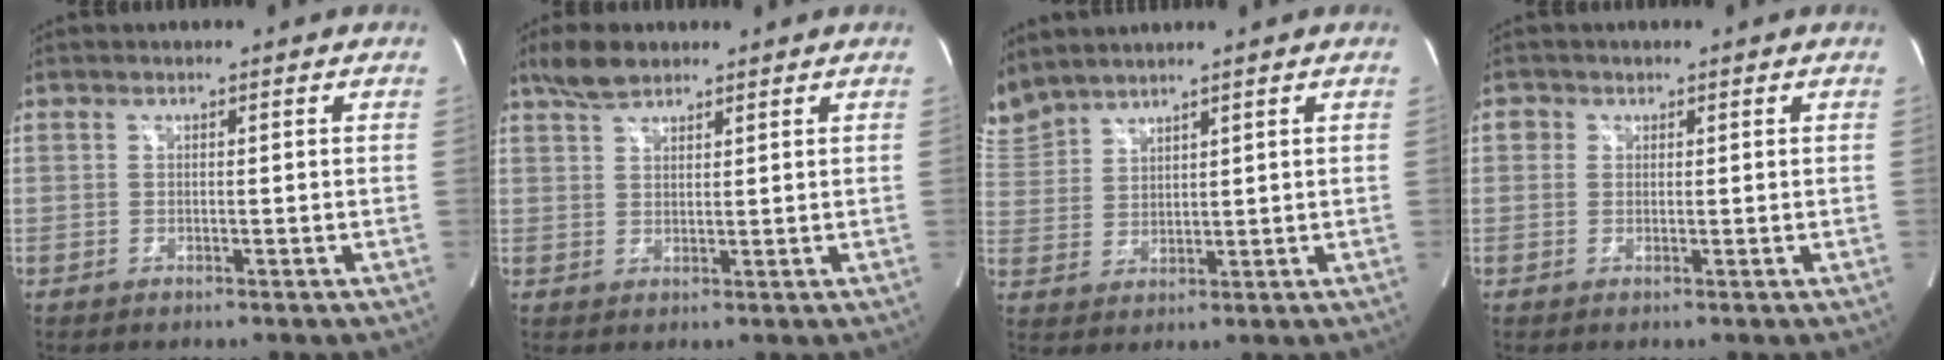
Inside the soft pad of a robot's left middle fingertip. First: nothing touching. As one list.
[{"total": 4.4, "force": [3.6, 1.7, 2.0], "torque": [-0.050, 0.009, 0.072]}, {"total": 6.7, "force": [6.5, 1.0, 1.1], "torque": [-0.047, 0.018, 0.144]}, {"total": 1.4, "force": [0.6, 1.2, 0.2], "torque": [0.005, 0.001, 0.005]}]